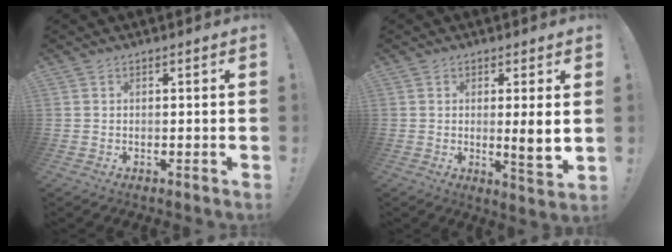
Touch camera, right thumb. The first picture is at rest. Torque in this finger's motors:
{"motor_torque": [0.22, -0.23, 0.23, 0.37, 0.20]}